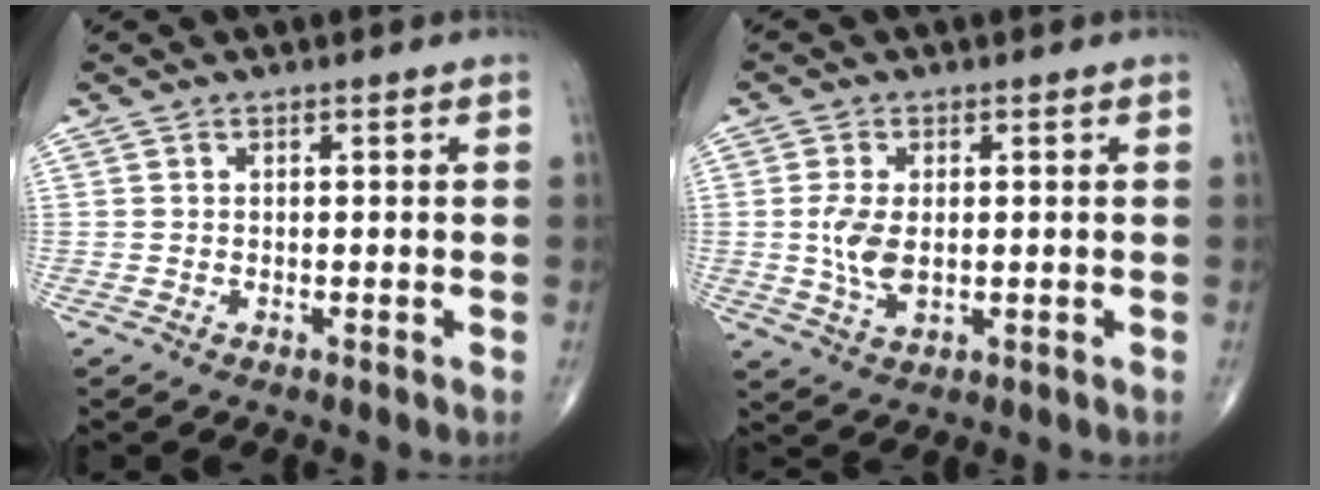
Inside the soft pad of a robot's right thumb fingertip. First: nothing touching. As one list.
[{"total": 6.1, "force": [0.0, 3.4, 5.1], "torque": [-0.110, -0.006, 0.003]}]